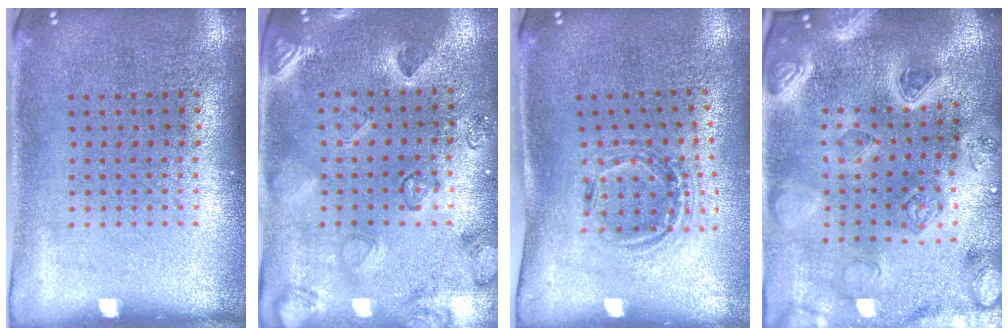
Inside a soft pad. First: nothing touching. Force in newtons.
{"total": 2.3, "press": 2.1, "slide": 1.0}
{"total": 1.0, "press": 1.0, "slide": 0.1}
{"total": 4.0, "press": 3.6, "slide": 1.6}